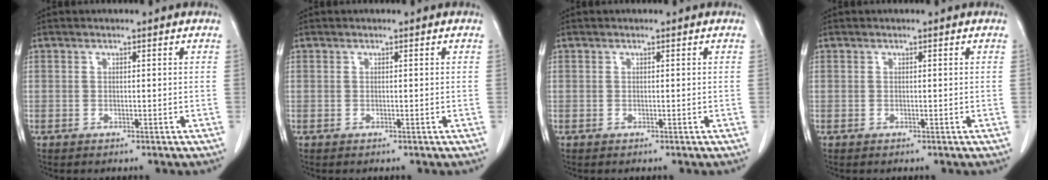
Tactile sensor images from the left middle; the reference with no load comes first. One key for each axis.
{"total": 0.0}
{"total": 0.0}
{"total": 0.0}